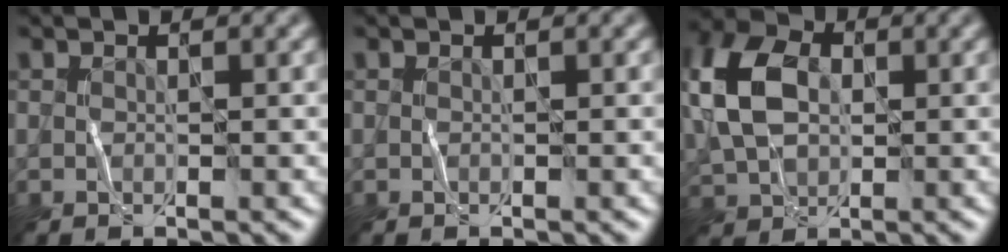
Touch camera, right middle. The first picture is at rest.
{"total": 0.0}
{"total": 8.5, "force": [0.9, 6.0, 5.9], "torque": [-0.152, 0.021, 0.003]}